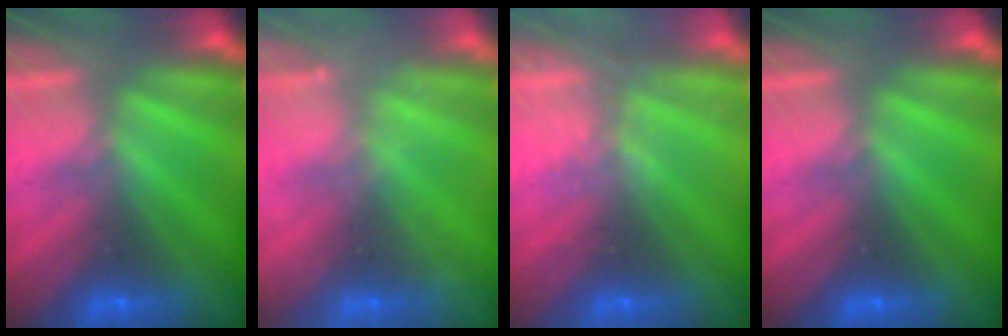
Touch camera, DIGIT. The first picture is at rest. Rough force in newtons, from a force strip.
{"total": 2.3}
{"total": 2.2}
{"total": 0.0}